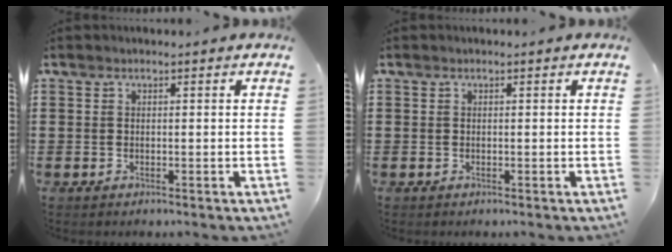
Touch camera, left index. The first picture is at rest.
{"total": 0.0}